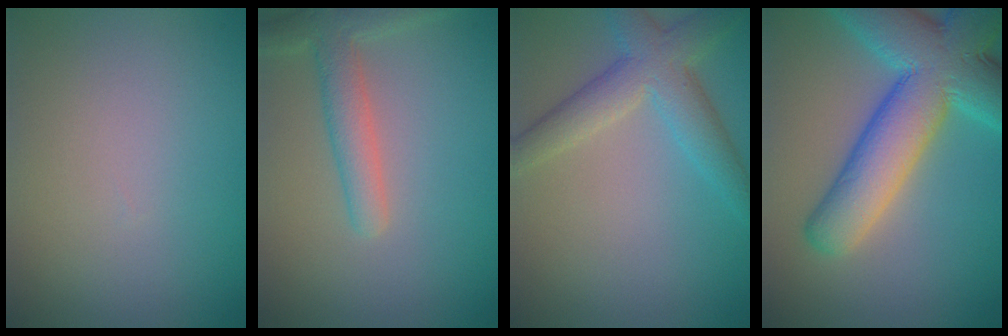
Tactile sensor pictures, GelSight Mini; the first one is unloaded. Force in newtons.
{"total": 3.5, "press": 3.5, "slide": 0.3}
{"total": 4.5, "press": 4.4, "slide": 0.4}
{"total": 11.1, "press": 11.1, "slide": 0.5}